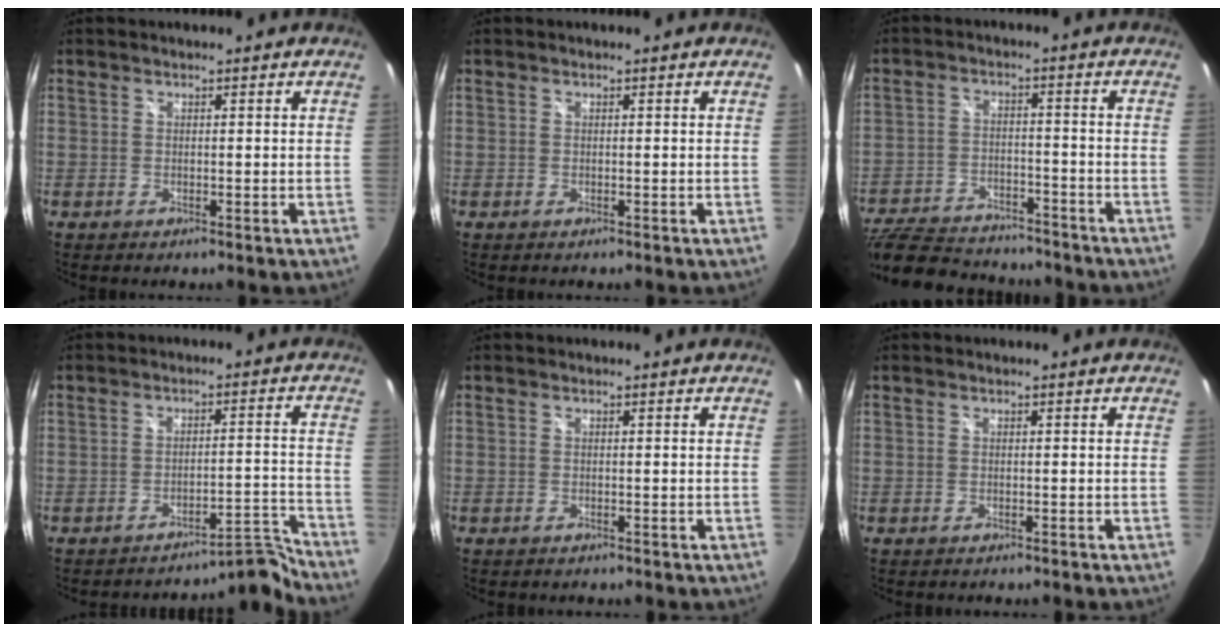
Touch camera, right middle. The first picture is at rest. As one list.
[{"total": 0.0}, {"total": 20.6, "force": [-16.9, 8.1, 8.6], "torque": [-0.202, -0.003, -0.252]}, {"total": 6.9, "force": [-6.9, -0.2, -0.4], "torque": [0.013, 0.042, -0.096]}, {"total": 0.7, "force": [-0.6, 0.3, 0.1], "torque": [-0.005, 0.001, -0.007]}, {"total": 0.7, "force": [-0.7, 0.2, 0.1], "torque": [-0.004, -0.002, -0.009]}]